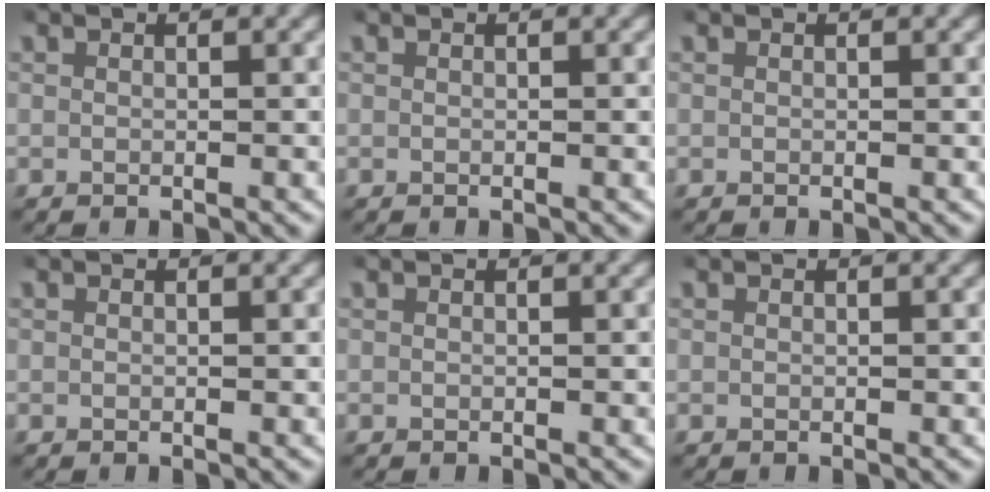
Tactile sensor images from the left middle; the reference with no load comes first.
{"total": 0.0}
{"total": 0.0}
{"total": 0.0}
{"total": 0.0}
{"total": 0.0}